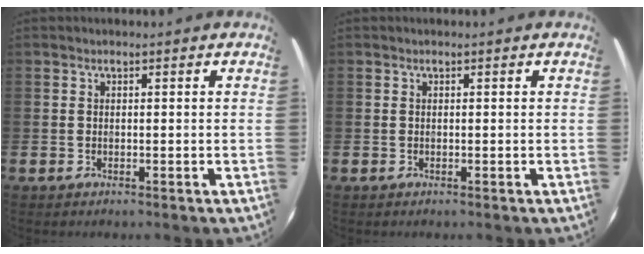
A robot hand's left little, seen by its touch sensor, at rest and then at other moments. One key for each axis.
{"total": 0.0}